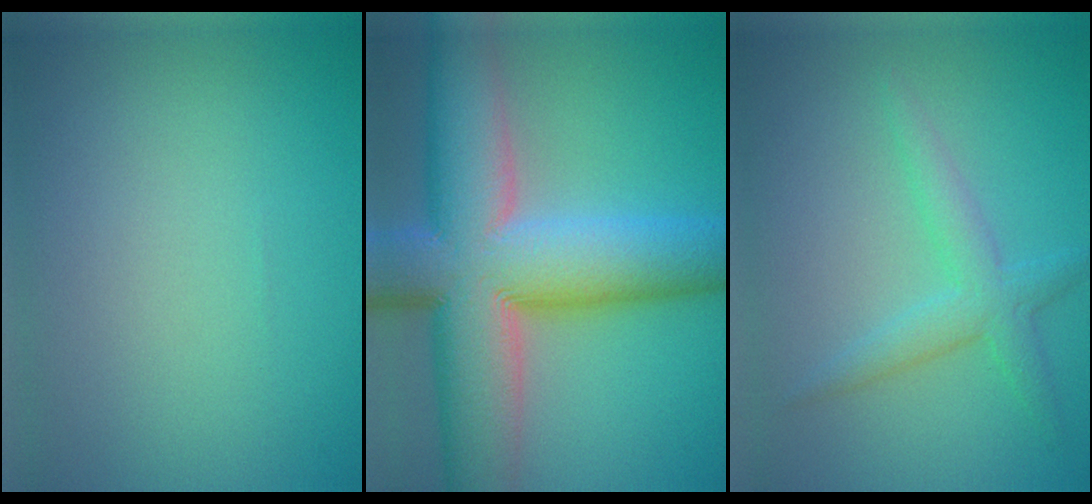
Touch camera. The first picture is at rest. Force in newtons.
{"total": 15.3, "press": 15.3, "slide": 0.8}
{"total": 2.8, "press": 2.8, "slide": 0.1}